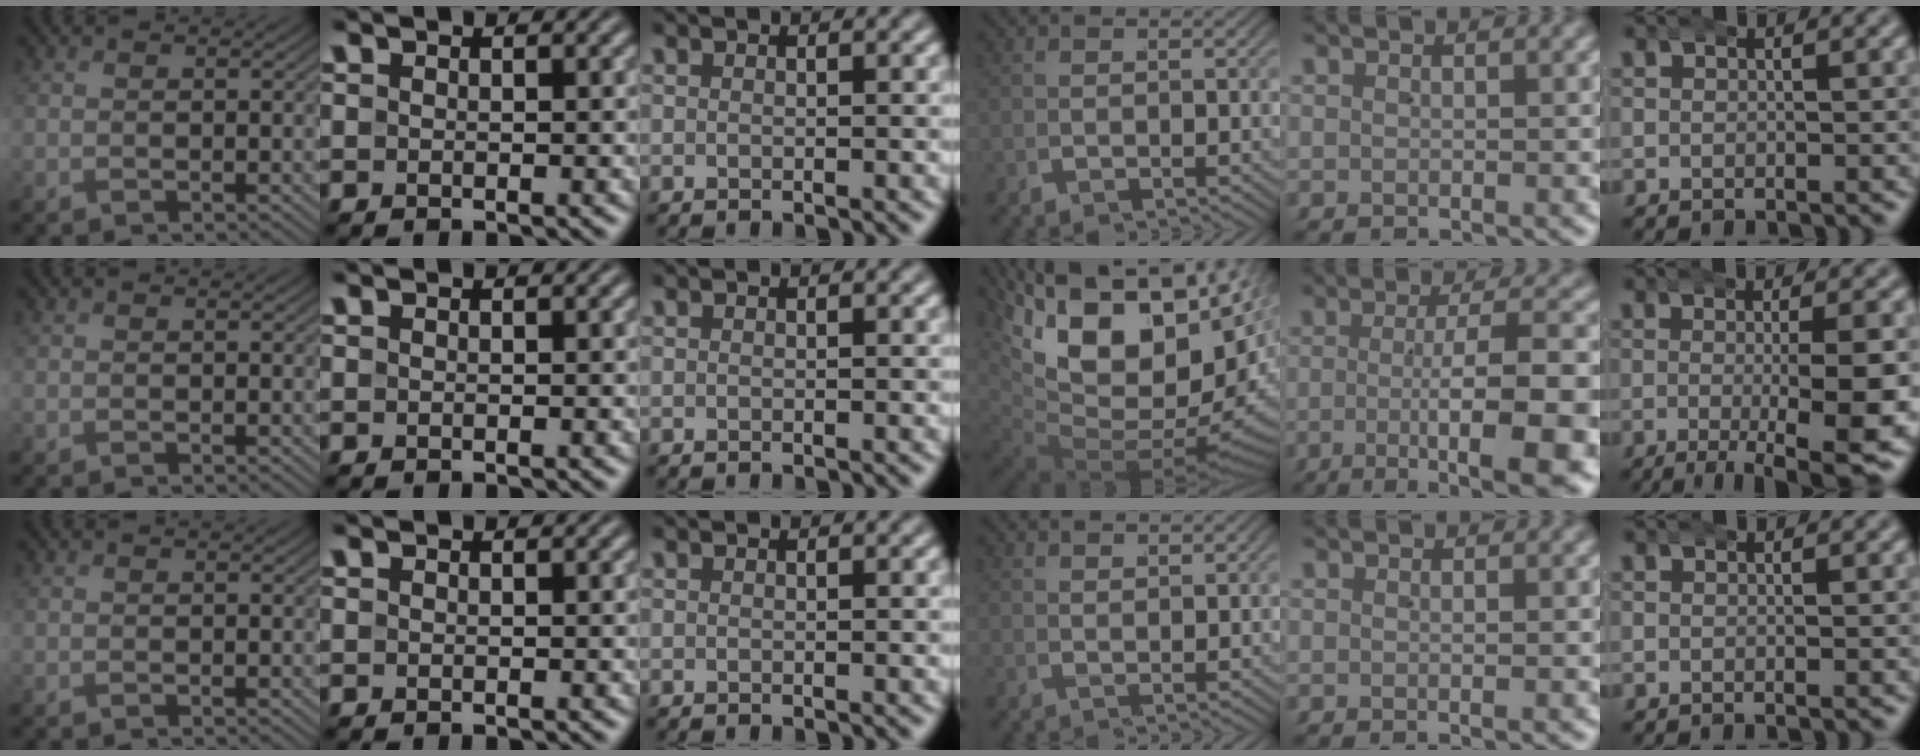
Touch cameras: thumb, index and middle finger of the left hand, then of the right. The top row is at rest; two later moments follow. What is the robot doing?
{"motion": "wrap", "object": "arm wrap"}